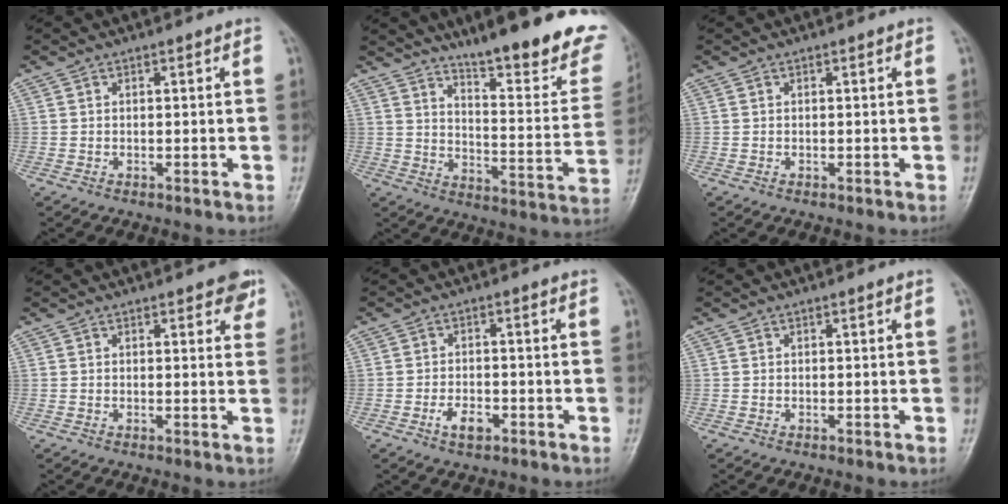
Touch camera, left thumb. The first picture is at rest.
{"total": 22.3, "force": [16.5, 4.3, 14.3], "torque": [-0.164, -0.103, 0.227]}
{"total": 0.0}
{"total": 3.8, "force": [2.4, 1.7, 2.4], "torque": [-0.005, -0.008, 0.024]}
{"total": 3.8, "force": [-1.8, 2.1, 2.5], "torque": [-0.040, 0.008, -0.032]}
{"total": 0.0}